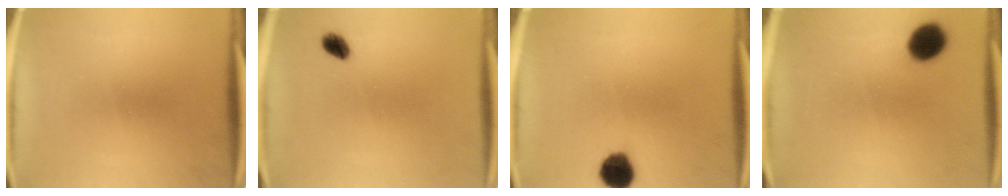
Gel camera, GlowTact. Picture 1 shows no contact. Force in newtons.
{"total": 2.8}
{"total": 7.2}
{"total": 8.2}